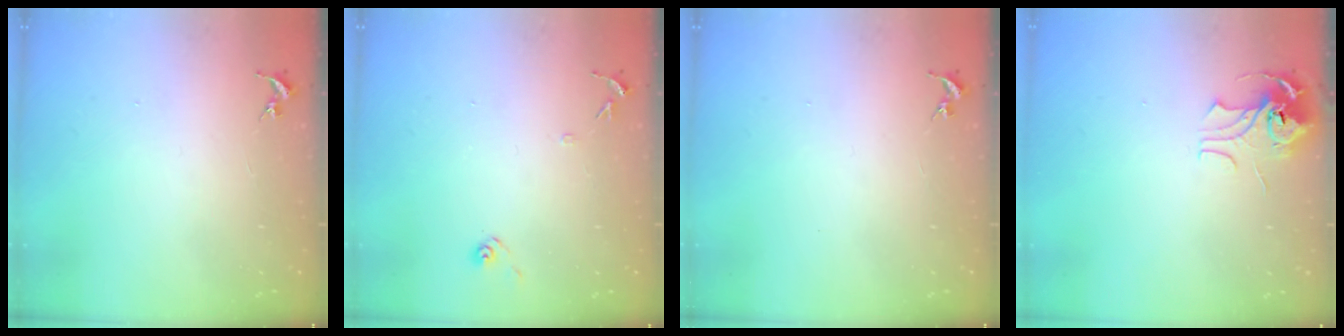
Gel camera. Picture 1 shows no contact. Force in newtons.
{"total": 7.3, "press": 7.3, "slide": 0.5}
{"total": 0.0}
{"total": 8.5, "press": 8.4, "slide": 0.6}